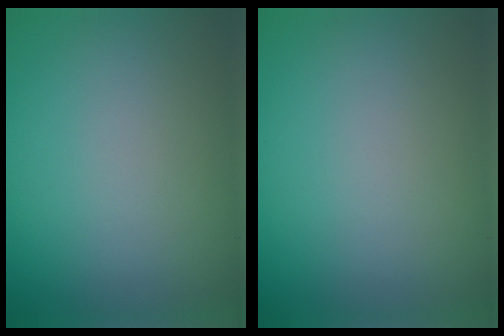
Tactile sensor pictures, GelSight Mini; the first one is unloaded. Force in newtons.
{"total": 0.0}